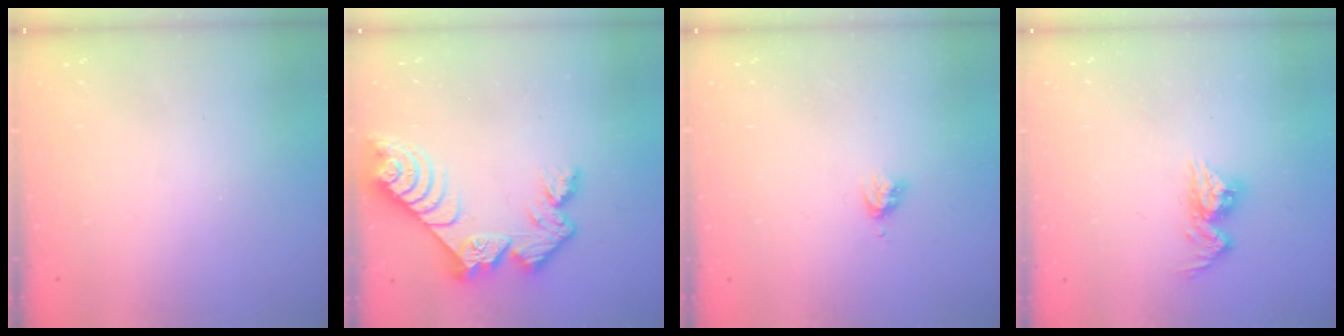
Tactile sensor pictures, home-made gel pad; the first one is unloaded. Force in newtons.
{"total": 11.8, "press": 11.8, "slide": 1.1}
{"total": 3.2, "press": 3.2, "slide": 0.3}
{"total": 9.8, "press": 9.8, "slide": 0.8}